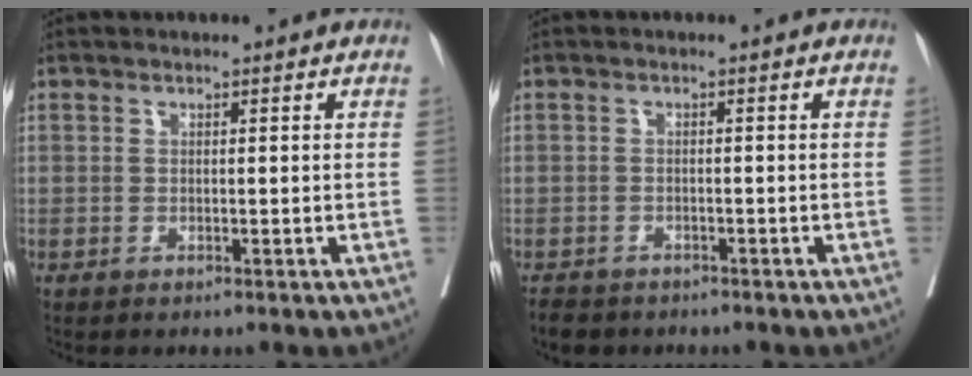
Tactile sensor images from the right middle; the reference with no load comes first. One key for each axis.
{"total": 4.3, "fx": -3.6, "fy": 2.0, "fz": 1.1, "tx": -0.022, "ty": -0.004, "tz": -0.052}